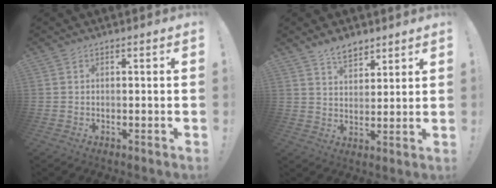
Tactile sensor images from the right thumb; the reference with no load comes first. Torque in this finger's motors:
{"motor_torque": [-0.62, 0.89, -0.13, 0.23, 0.00]}